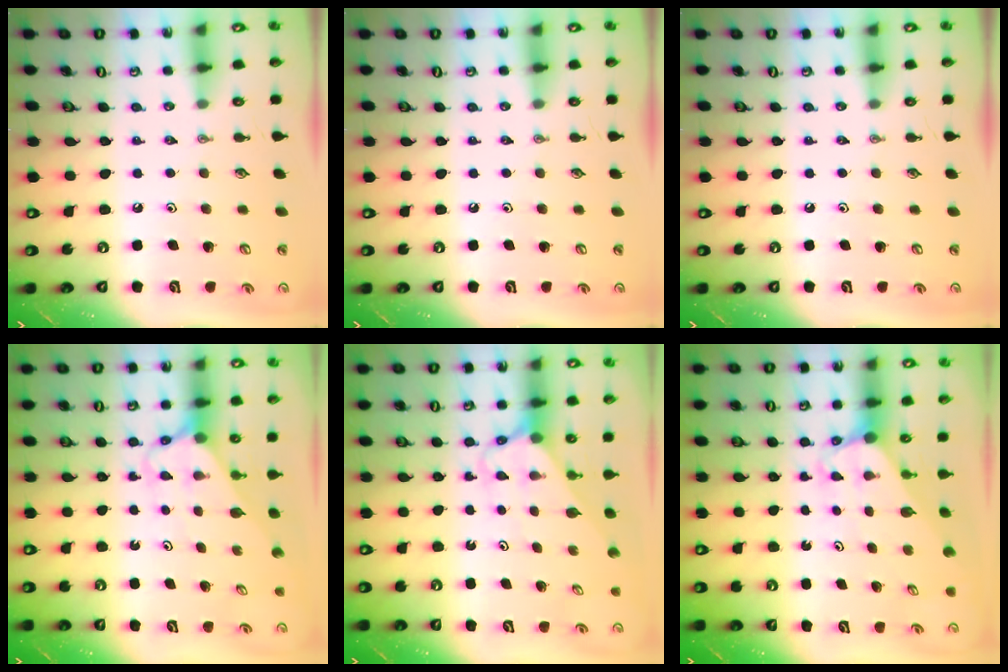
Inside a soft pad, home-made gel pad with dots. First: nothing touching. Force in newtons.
{"total": 0.0}
{"total": 0.0}
{"total": 2.9, "press": 2.9, "slide": 0.2}
{"total": 2.9, "press": 2.9, "slide": 0.2}
{"total": 2.9, "press": 2.9, "slide": 0.1}